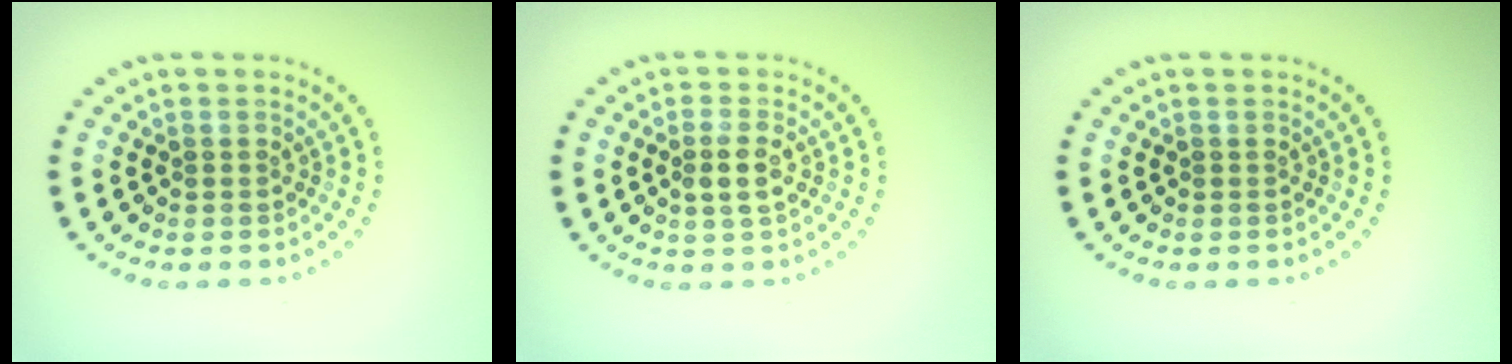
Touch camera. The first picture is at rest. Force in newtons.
{"total": 2.1, "press": 2.0, "slide": 0.7}
{"total": 0.0}